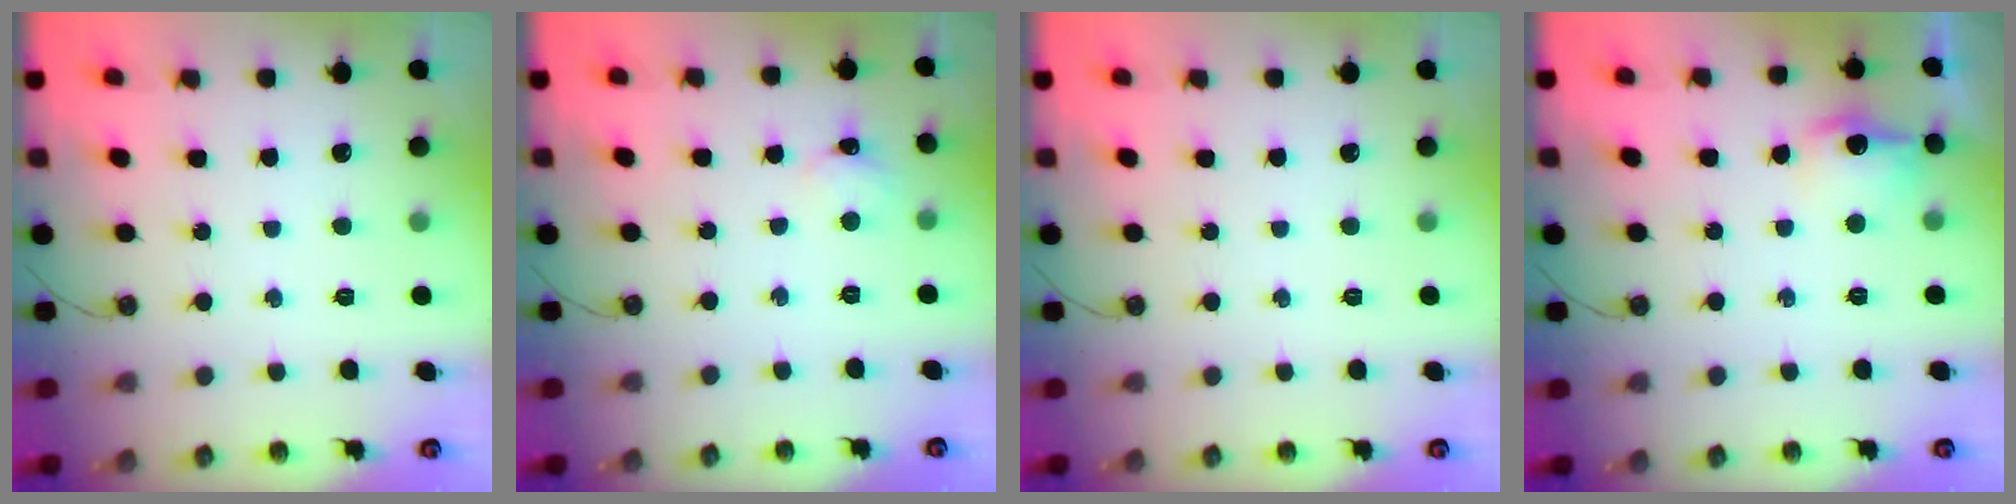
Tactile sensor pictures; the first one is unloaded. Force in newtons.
{"total": 2.6, "press": 2.6, "slide": 0.4}
{"total": 0.0}
{"total": 10.5, "press": 10.4, "slide": 0.9}